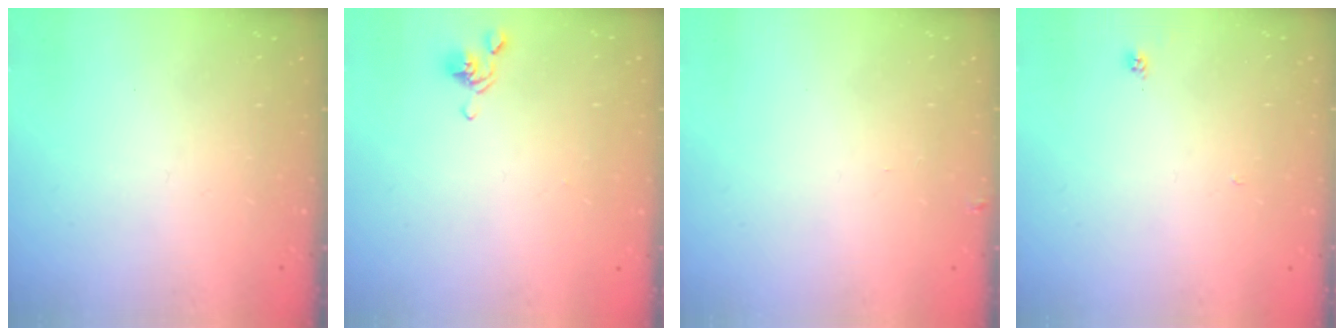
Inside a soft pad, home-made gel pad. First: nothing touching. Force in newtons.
{"total": 2.6, "press": 2.5, "slide": 0.6}
{"total": 0.0}
{"total": 1.9, "press": 1.9, "slide": 0.1}